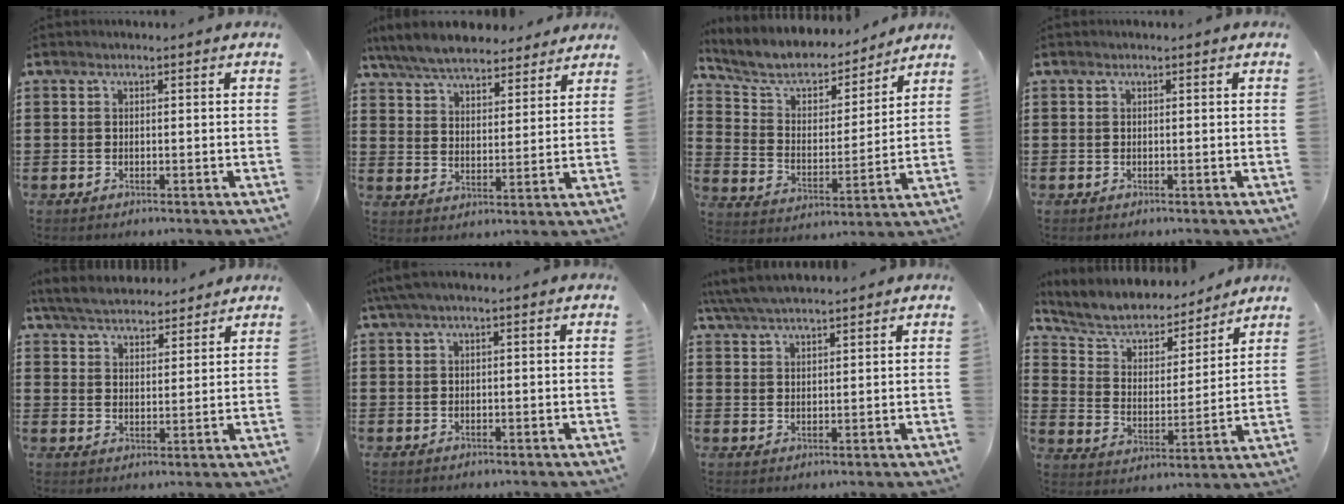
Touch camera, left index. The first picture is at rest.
{"total": 6.9, "force": [6.5, 1.6, 2.0], "torque": [-0.066, -0.021, 0.117]}
{"total": 6.0, "force": [5.1, 2.4, 2.1], "torque": [-0.070, -0.030, 0.083]}
{"total": 0.0}
{"total": 5.4, "force": [5.1, 1.3, 1.2], "torque": [-0.043, -0.014, 0.095]}
{"total": 1.3, "force": [-0.1, 0.2, 1.3], "torque": [-0.029, -0.006, -0.004]}
{"total": 4.6, "force": [4.2, 0.4, 1.7], "torque": [-0.046, -0.006, 0.079]}
{"total": 5.5, "force": [4.8, 2.2, 1.7], "torque": [-0.061, -0.031, 0.076]}